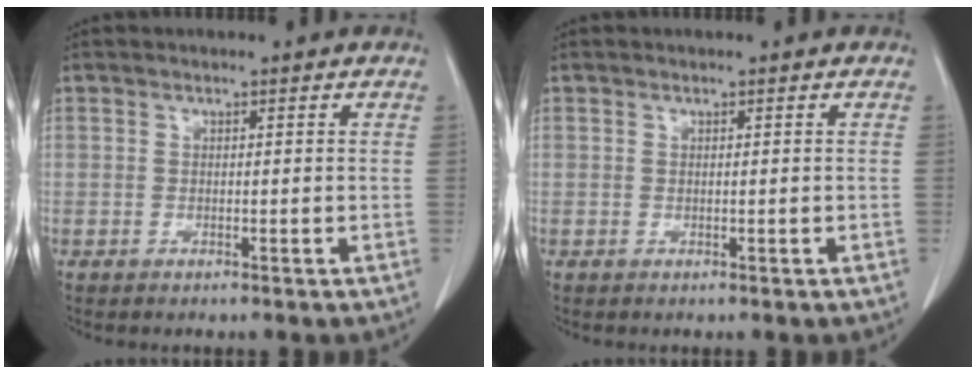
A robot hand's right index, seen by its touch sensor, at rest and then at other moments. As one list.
[{"total": 0.0}]